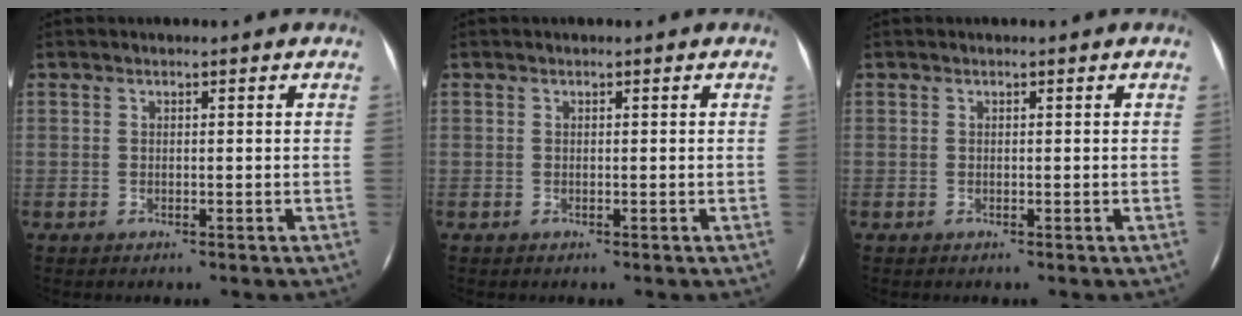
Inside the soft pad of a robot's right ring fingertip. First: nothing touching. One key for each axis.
{"total": 0.0}
{"total": 0.0}